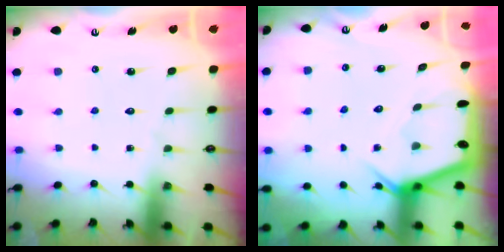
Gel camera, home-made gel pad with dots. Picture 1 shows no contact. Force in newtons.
{"total": 5.0, "press": 5.0, "slide": 0.4}